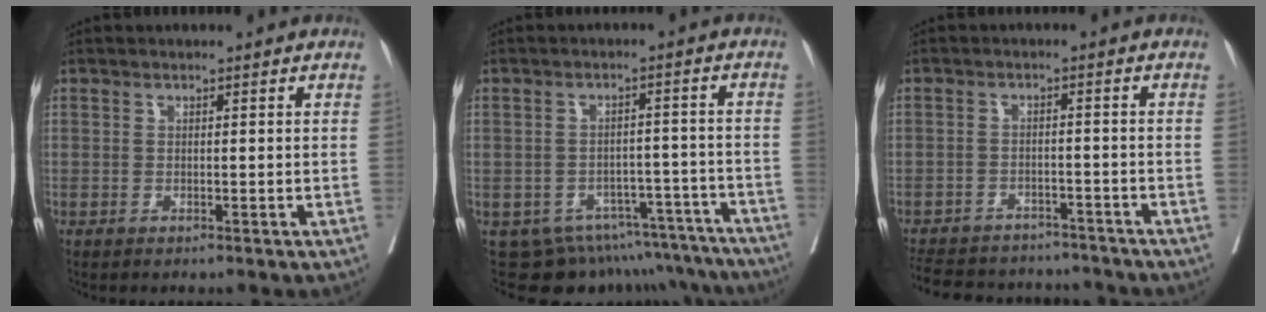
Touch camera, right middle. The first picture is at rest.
{"total": 16.2, "force": [-14.2, 7.2, 2.9], "torque": [-0.025, 0.033, -0.162]}
{"total": 16.1, "force": [-14.4, 5.4, 4.6], "torque": [-0.115, 0.002, -0.192]}